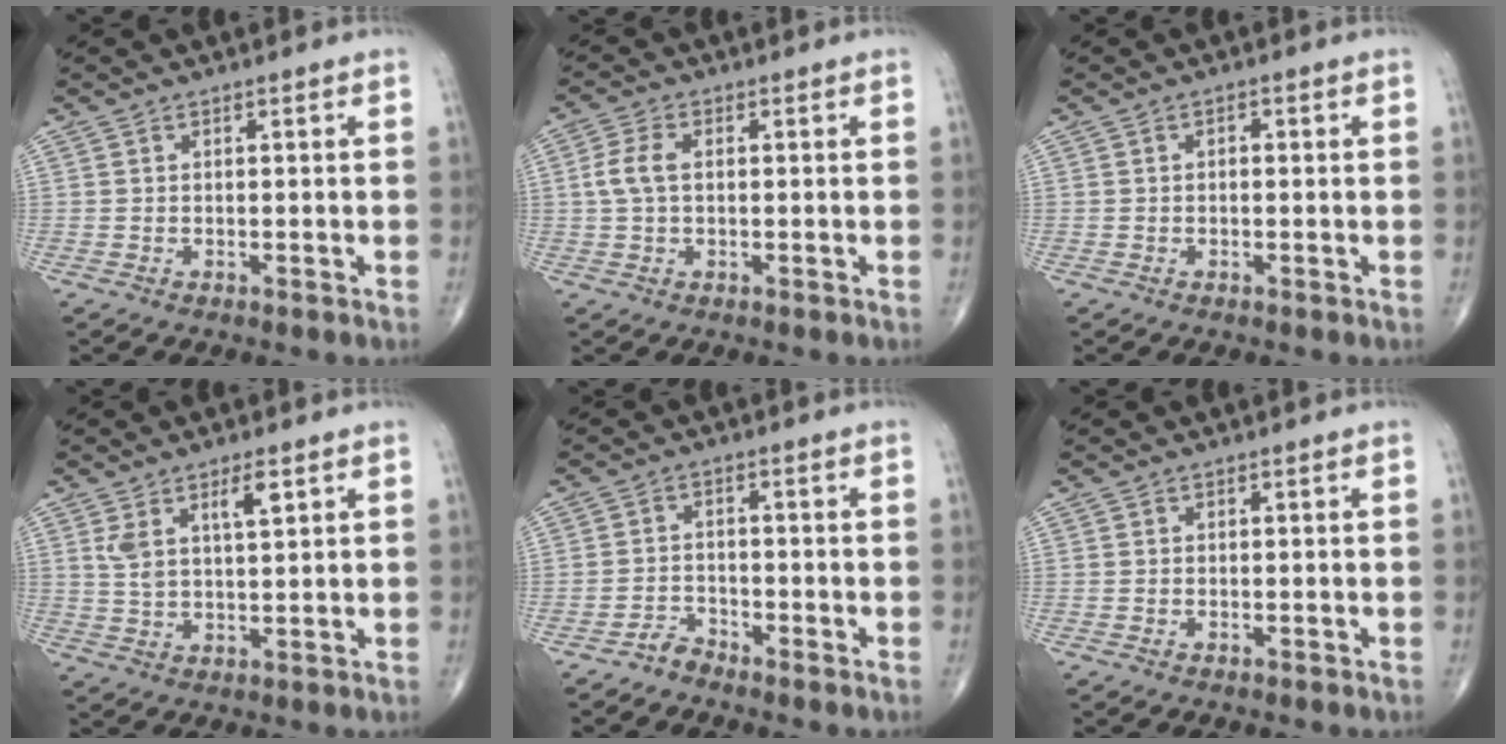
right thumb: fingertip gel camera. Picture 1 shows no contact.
{"total": 4.5, "force": [0.4, 2.6, 3.6], "torque": [-0.089, 0.010, 0.004]}
{"total": 1.1, "force": [0.2, 0.6, 0.9], "torque": [-0.016, 0.002, 0.001]}
{"total": 6.4, "force": [3.0, 2.4, 5.1], "torque": [-0.091, -0.013, 0.060]}
{"total": 2.2, "force": [-2.1, 0.6, -0.1], "torque": [0.009, 0.005, -0.042]}
{"total": 0.0}